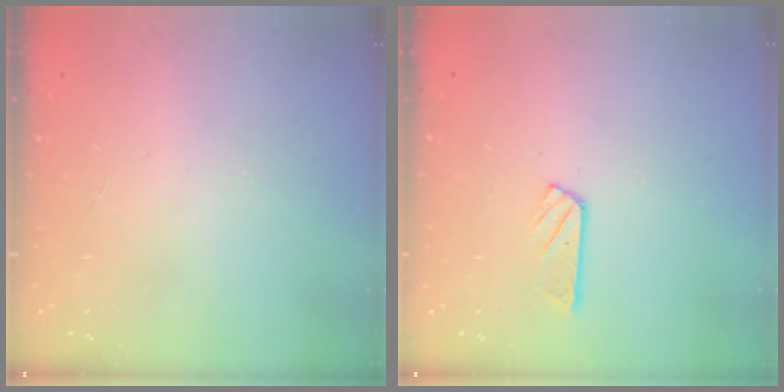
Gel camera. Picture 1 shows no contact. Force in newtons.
{"total": 4.2, "press": 4.2, "slide": 0.4}